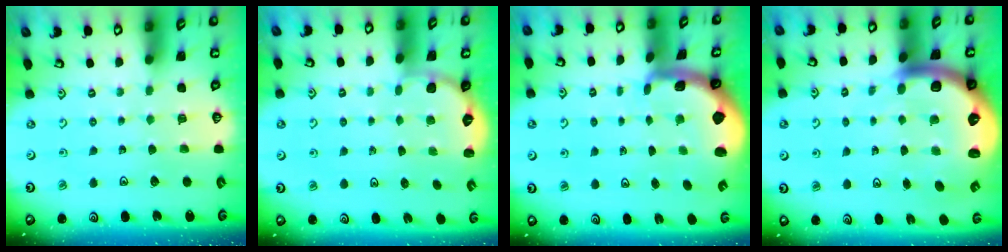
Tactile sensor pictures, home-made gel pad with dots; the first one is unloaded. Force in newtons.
{"total": 2.9, "press": 2.6, "slide": 1.2}
{"total": 1.9, "press": 1.8, "slide": 0.4}
{"total": 11.2, "press": 10.9, "slide": 2.5}